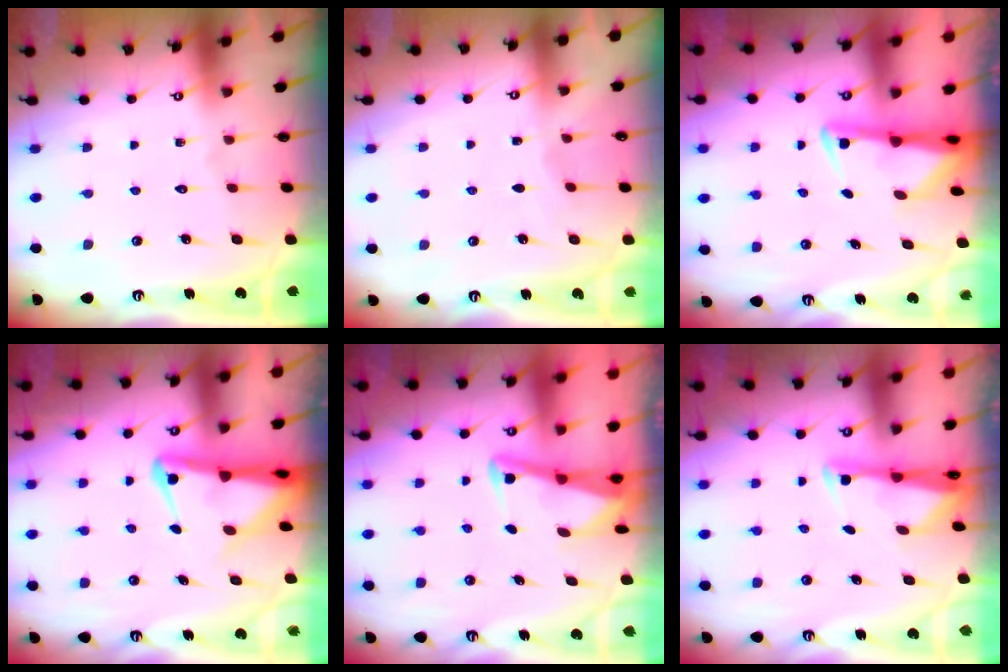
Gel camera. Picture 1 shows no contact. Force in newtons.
{"total": 1.5, "press": 1.5, "slide": 0.3}
{"total": 3.0, "press": 2.9, "slide": 0.6}
{"total": 4.8, "press": 4.6, "slide": 1.2}
{"total": 3.0, "press": 3.0, "slide": 0.4}
{"total": 2.7, "press": 2.7, "slide": 0.4}